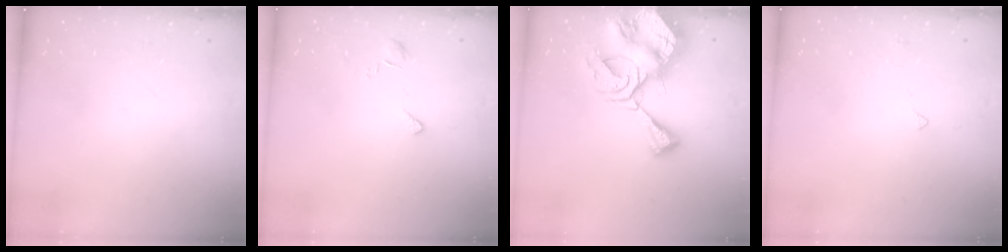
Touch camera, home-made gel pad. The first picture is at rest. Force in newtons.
{"total": 3.0, "press": 3.0, "slide": 0.2}
{"total": 12.8, "press": 12.7, "slide": 1.7}
{"total": 2.5, "press": 2.5, "slide": 0.3}